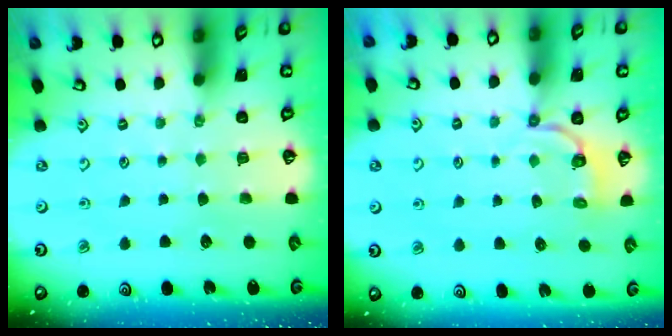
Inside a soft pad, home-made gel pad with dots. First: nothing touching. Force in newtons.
{"total": 3.5, "press": 2.1, "slide": 2.9}